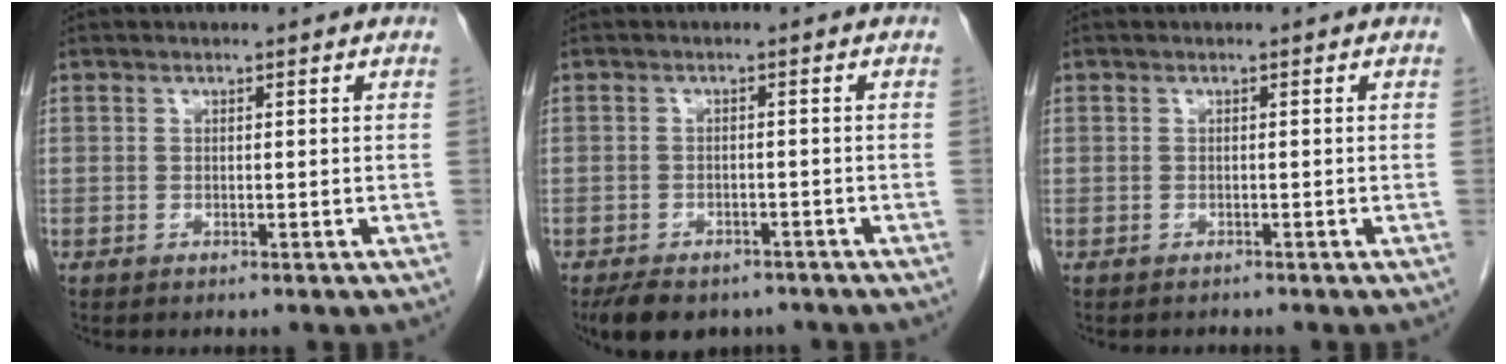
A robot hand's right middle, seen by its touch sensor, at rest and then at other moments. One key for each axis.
{"total": 8.3, "fx": -6.3, "fy": 4.1, "fz": 3.3, "tx": -0.047, "ty": -0.003, "tz": -0.090}
{"total": 0.5, "fx": -0.5, "fy": 0.2, "fz": -0.2, "tx": -0.011, "ty": -0.003, "tz": -0.010}